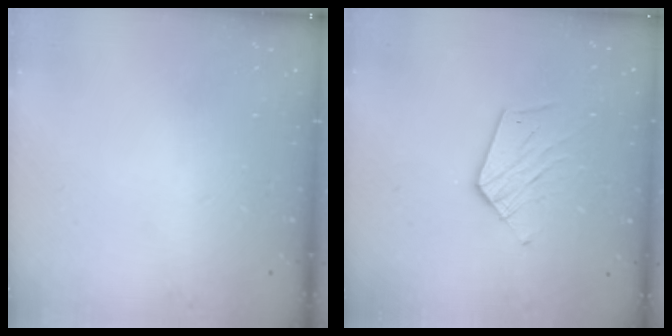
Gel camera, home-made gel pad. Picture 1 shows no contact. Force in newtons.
{"total": 8.9, "press": 8.9, "slide": 0.5}